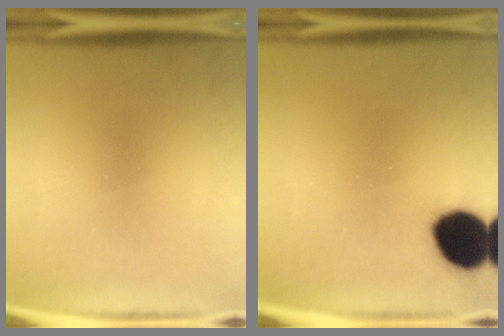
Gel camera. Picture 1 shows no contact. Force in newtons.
{"total": 15.3}